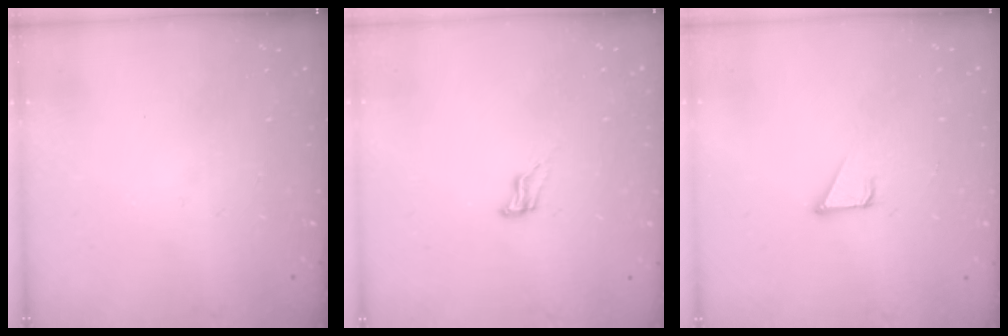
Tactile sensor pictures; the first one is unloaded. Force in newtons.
{"total": 5.5, "press": 5.4, "slide": 0.5}
{"total": 2.1, "press": 2.1, "slide": 0.1}